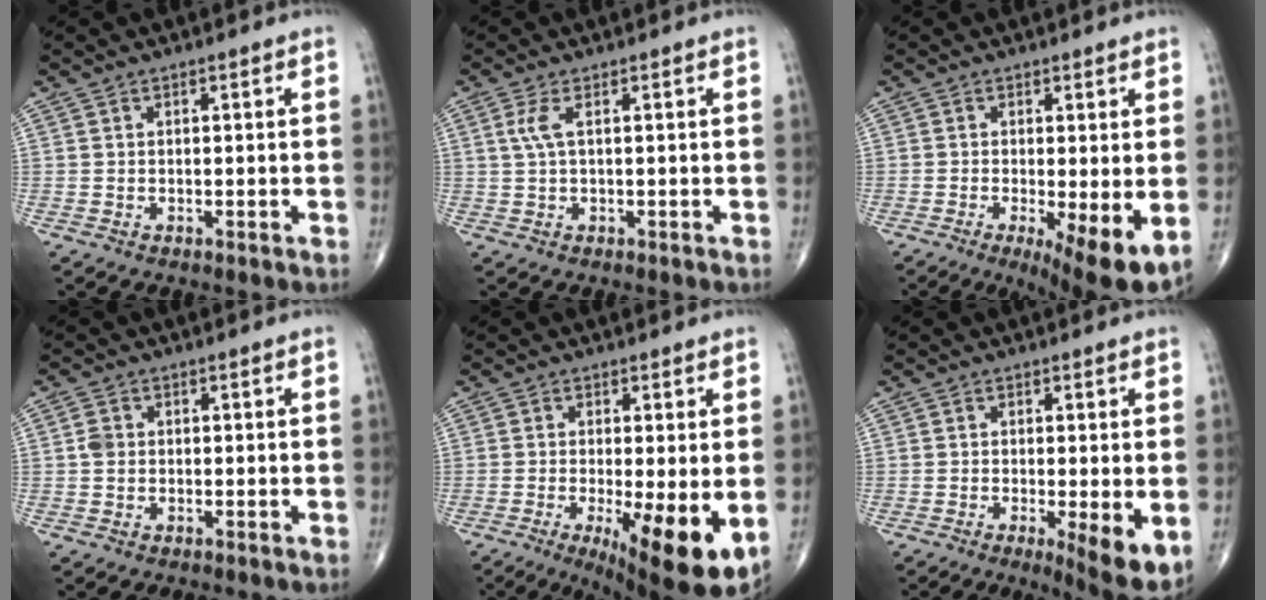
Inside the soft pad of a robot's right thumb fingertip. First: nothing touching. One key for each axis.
{"total": 2.5, "fx": 0.6, "fy": 0.6, "fz": 2.4, "tx": -0.072, "ty": 0.008, "tz": 0.017}
{"total": 10.4, "fx": -2.6, "fy": 2.8, "fz": 9.7, "tx": -0.145, "ty": -0.023, "tz": -0.034}
{"total": 1.9, "fx": 0.1, "fy": 1.5, "fz": 1.1, "tx": -0.020, "ty": 0.003, "tz": -0.001}
{"total": 12.7, "fx": -3.4, "fy": 3.0, "fz": 11.9, "tx": -0.169, "ty": -0.025, "tz": -0.043}
{"total": 7.6, "fx": -1.8, "fy": 1.6, "fz": 7.2, "tx": -0.107, "ty": -0.022, "tz": -0.027}